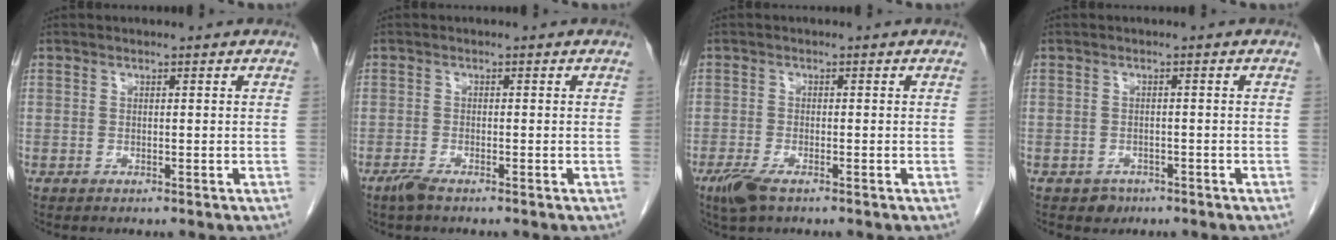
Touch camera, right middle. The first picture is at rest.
{"total": 1.9, "force": [-1.4, 0.3, 1.1], "torque": [-0.031, -0.004, -0.029]}
{"total": 3.5, "force": [-2.3, 1.0, 2.5], "torque": [-0.057, -0.007, -0.042]}
{"total": 1.8, "force": [-1.1, 1.4, 0.2], "torque": [-0.004, 0.005, -0.015]}